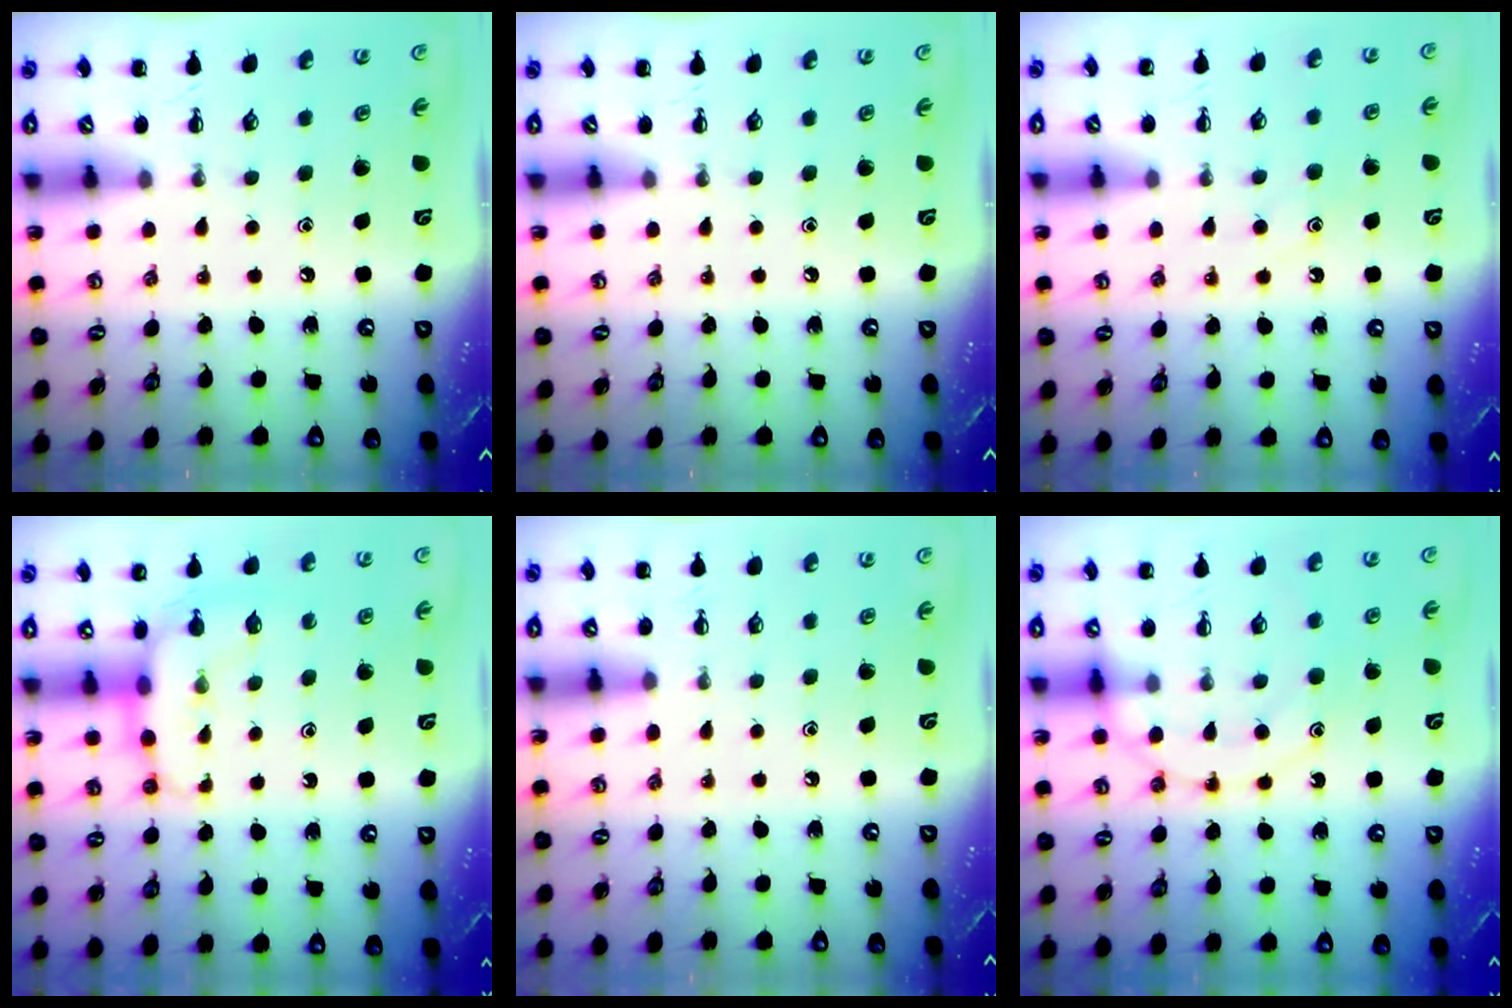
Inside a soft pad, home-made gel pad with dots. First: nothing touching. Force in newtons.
{"total": 0.0}
{"total": 7.7, "press": 7.6, "slide": 1.1}
{"total": 10.1, "press": 10.0, "slide": 1.7}
{"total": 5.8, "press": 5.5, "slide": 1.7}
{"total": 12.6, "press": 12.5, "slide": 0.9}